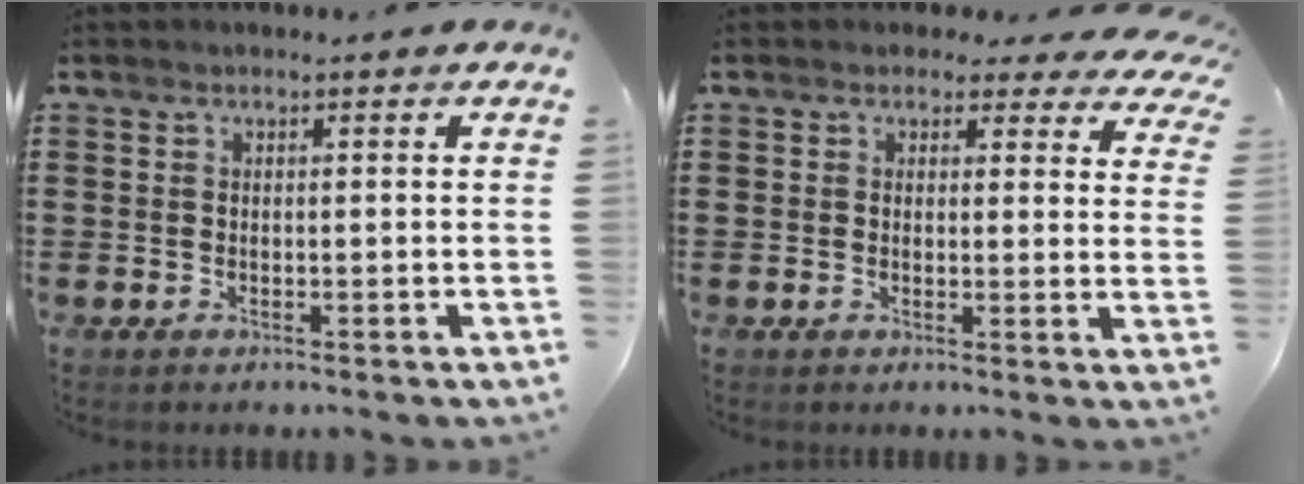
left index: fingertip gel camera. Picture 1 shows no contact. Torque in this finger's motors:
{"motor_torque": [2.14, 0.00, 0.00, -0.13]}